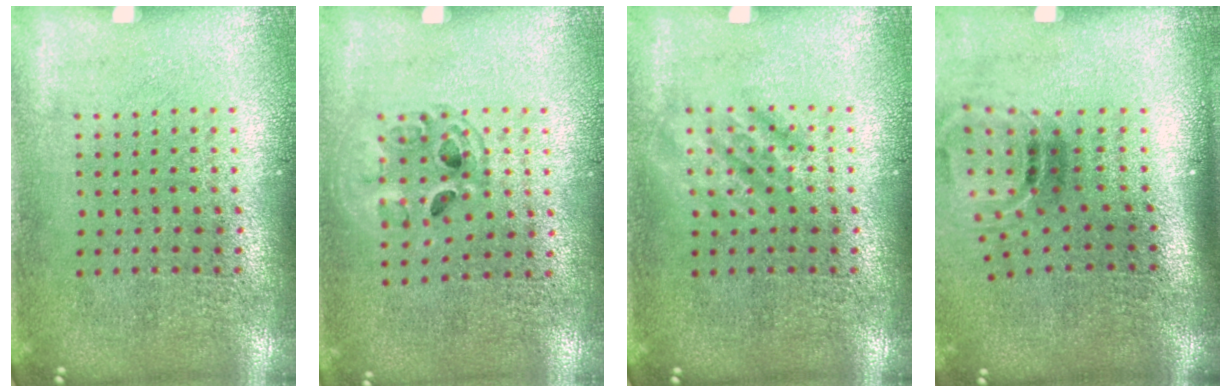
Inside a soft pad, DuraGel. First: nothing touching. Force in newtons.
{"total": 1.3, "press": 1.2, "slide": 0.2}
{"total": 1.6, "press": 1.6, "slide": 0.3}
{"total": 1.5, "press": 1.1, "slide": 1.1}